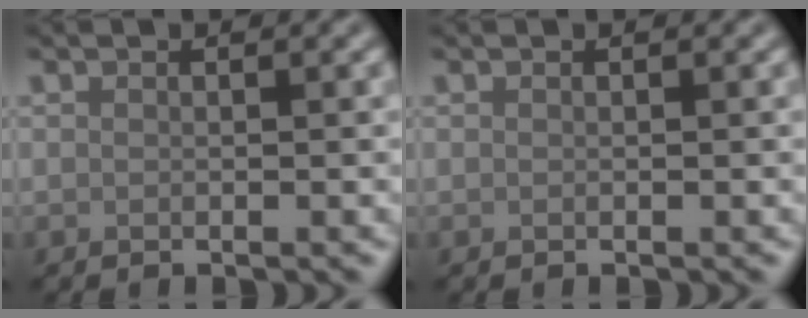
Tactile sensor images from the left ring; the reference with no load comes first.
{"total": 0.0}